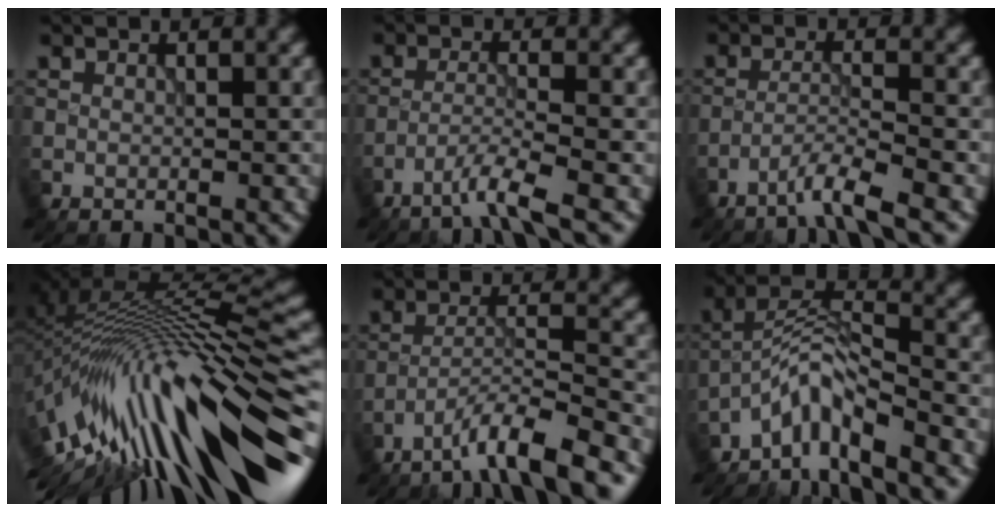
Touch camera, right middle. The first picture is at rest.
{"total": 3.5, "force": [-2.4, 0.0, 2.5], "torque": [-0.042, 0.003, -0.062]}
{"total": 3.4, "force": [-2.6, 0.0, 2.3], "torque": [-0.034, 0.006, -0.062]}
{"total": 15.8, "force": [-5.3, 4.7, 14.2], "torque": [-0.241, 0.016, -0.091]}
{"total": 7.0, "force": [-5.1, 0.8, 4.7], "torque": [-0.072, 0.007, -0.093]}
{"total": 5.1, "force": [-4.1, 1.1, 2.9], "torque": [-0.044, 0.009, -0.084]}